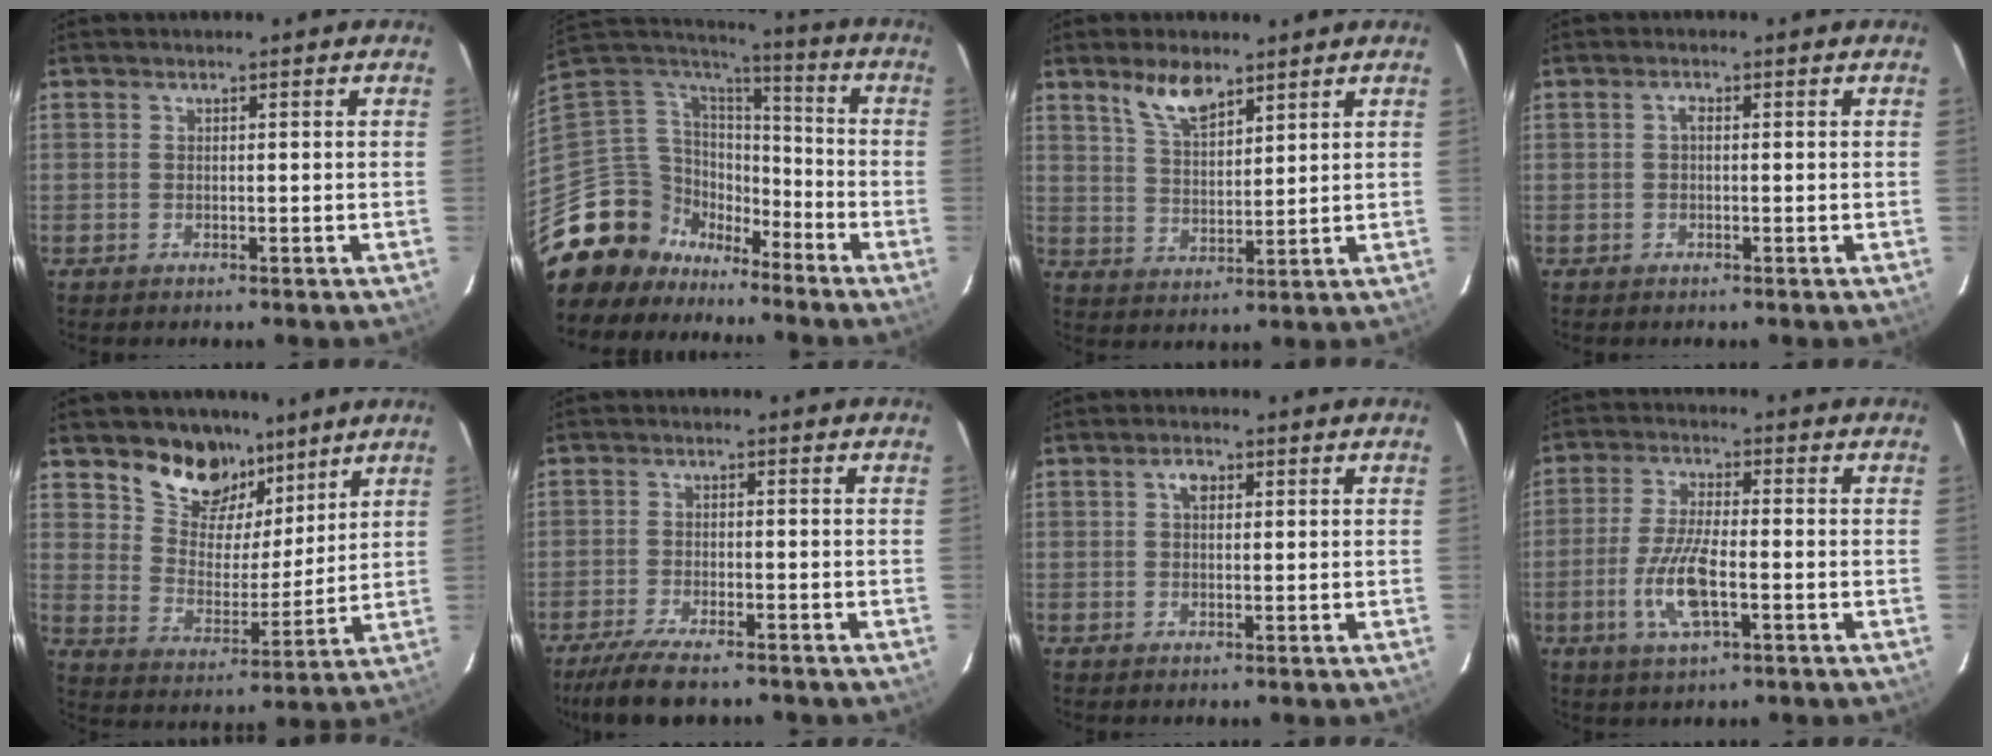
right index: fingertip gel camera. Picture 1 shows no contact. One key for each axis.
{"total": 17.4, "fx": -12.5, "fy": 11.2, "fz": 4.6, "tx": -0.136, "ty": 0.032, "tz": -0.219}
{"total": 7.1, "fx": 5.1, "fy": 2.6, "fz": 4.1, "tx": -0.074, "ty": 0.003, "tz": 0.101}
{"total": 0.9, "fx": 0.0, "fy": 0.5, "fz": 0.8, "tx": -0.015, "ty": 0.006, "tz": -0.003}
{"total": 13.1, "fx": 9.3, "fy": 8.0, "fz": 4.6, "tx": -0.090, "ty": 0.004, "tz": 0.170}
{"total": 9.1, "fx": -7.5, "fy": 2.0, "fz": 4.9, "tx": -0.119, "ty": -0.026, "tz": -0.130}
{"total": 2.3, "fx": 0.7, "fy": 1.4, "fz": 1.6, "tx": -0.028, "ty": 0.009, "tz": 0.012}
{"total": 9.2, "fx": -3.0, "fy": 2.4, "fz": 8.3, "tx": -0.176, "ty": -0.005, "tz": -0.060}